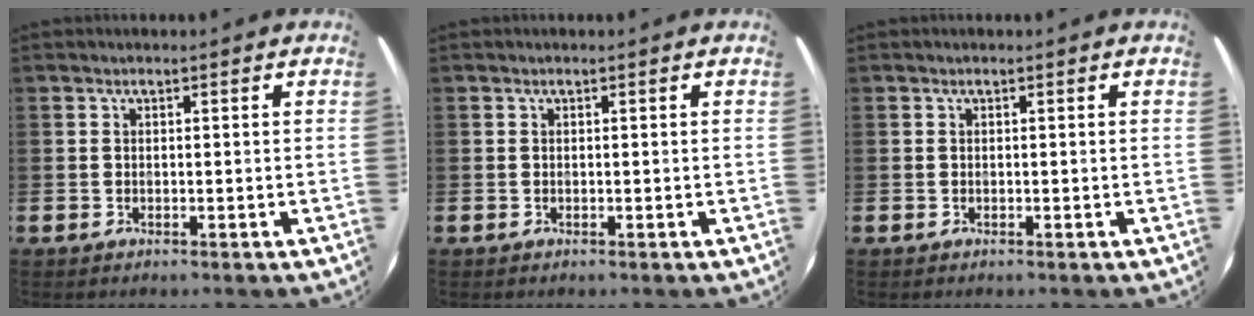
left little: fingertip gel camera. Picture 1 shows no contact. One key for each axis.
{"total": 0.0}
{"total": 0.0}